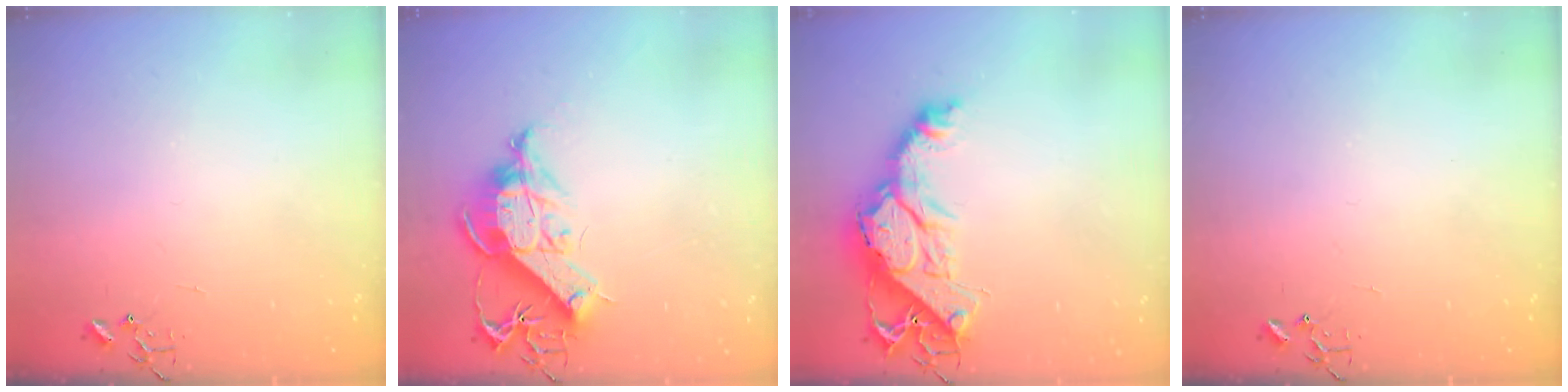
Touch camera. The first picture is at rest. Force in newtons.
{"total": 15.8, "press": 15.7, "slide": 1.6}
{"total": 17.2, "press": 17.2, "slide": 1.0}
{"total": 0.0}